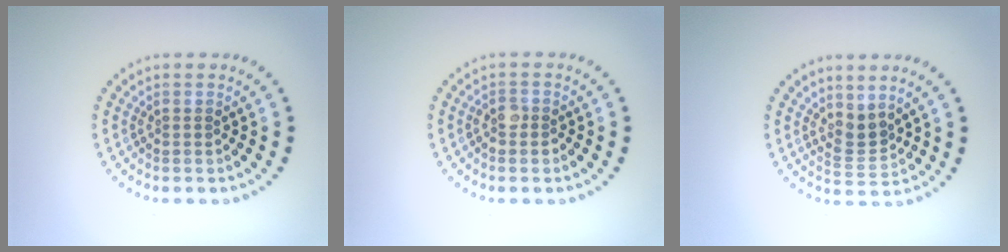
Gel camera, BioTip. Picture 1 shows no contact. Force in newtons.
{"total": 1.4, "press": 1.3, "slide": 0.7}
{"total": 2.2, "press": 1.6, "slide": 1.6}